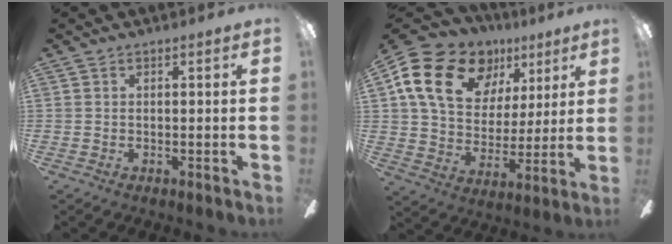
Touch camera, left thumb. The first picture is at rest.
{"total": 21.1, "force": [10.1, 14.6, 11.4], "torque": [-0.190, -0.026, 0.187]}